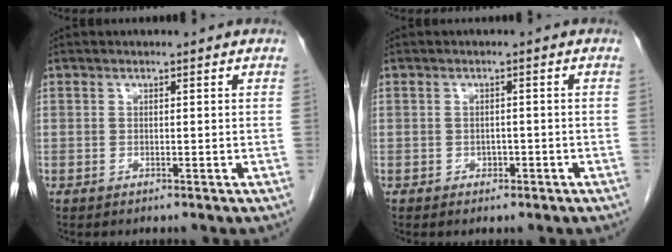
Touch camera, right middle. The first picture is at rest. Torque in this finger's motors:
{"motor_torque": [0.08, 0.00, -0.03, -0.01]}